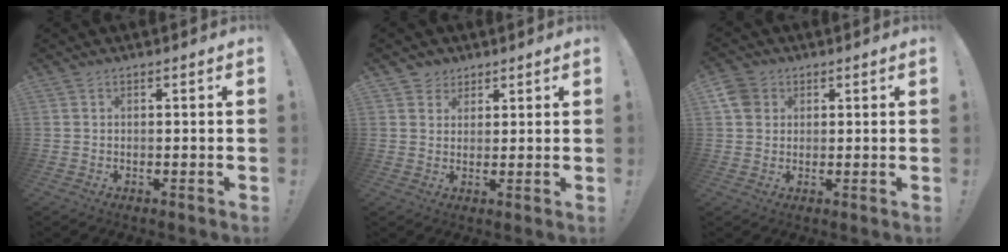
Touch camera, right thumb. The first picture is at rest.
{"total": 4.0, "force": [2.4, 3.2, 0.2], "torque": [0.003, -0.013, 0.044]}
{"total": 5.5, "force": [2.1, 4.6, 2.0], "torque": [-0.025, -0.003, 0.042]}